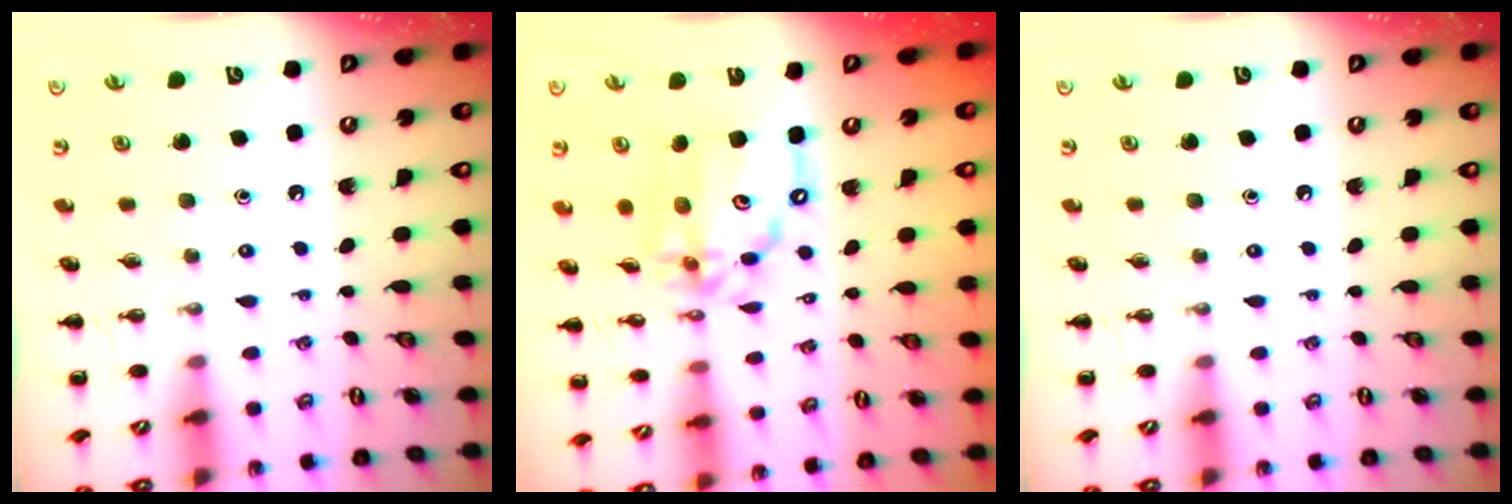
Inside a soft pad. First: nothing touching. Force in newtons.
{"total": 15.1, "press": 14.5, "slide": 4.2}
{"total": 0.0}